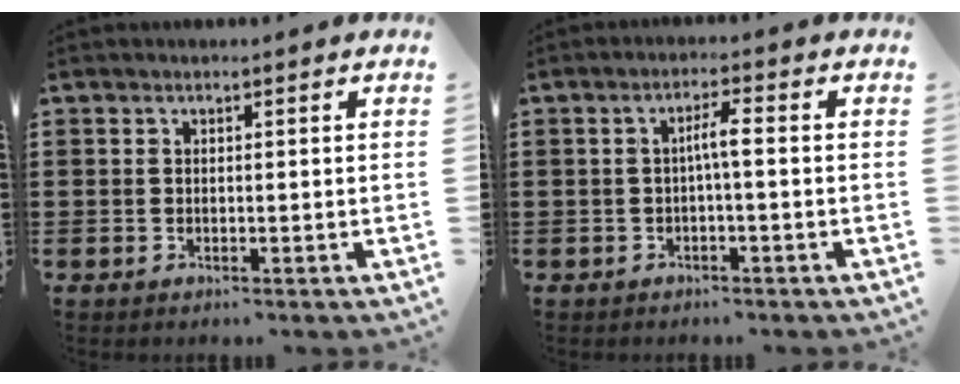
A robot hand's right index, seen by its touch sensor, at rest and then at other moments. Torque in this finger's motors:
{"motor_torque": [0.66, -0.29, 0.27, 0.08]}